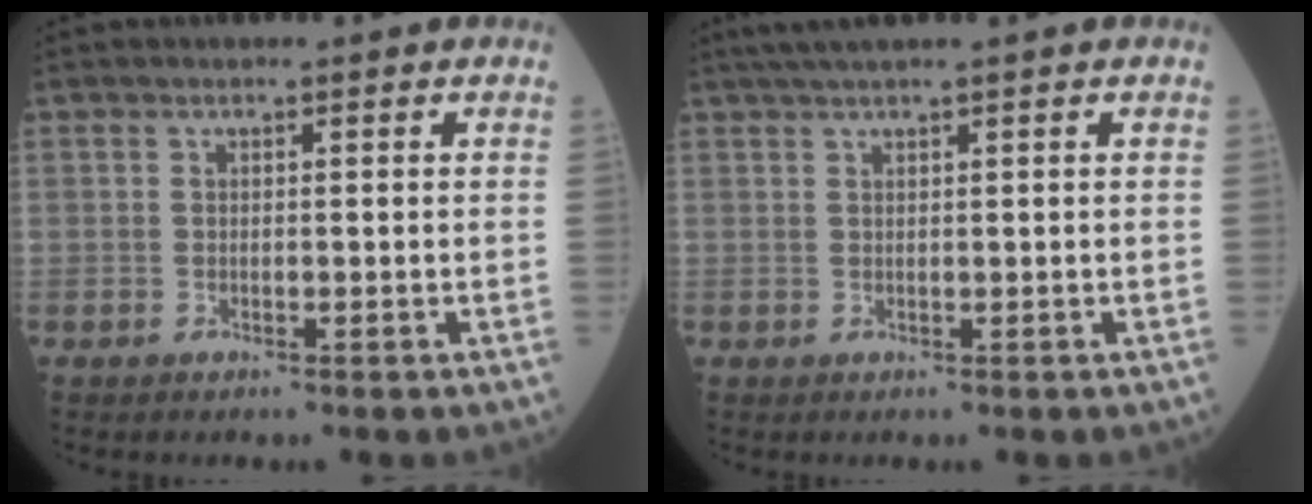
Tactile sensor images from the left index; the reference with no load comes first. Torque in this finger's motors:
{"motor_torque": [0.36, -0.24, 0.06, 0.07]}